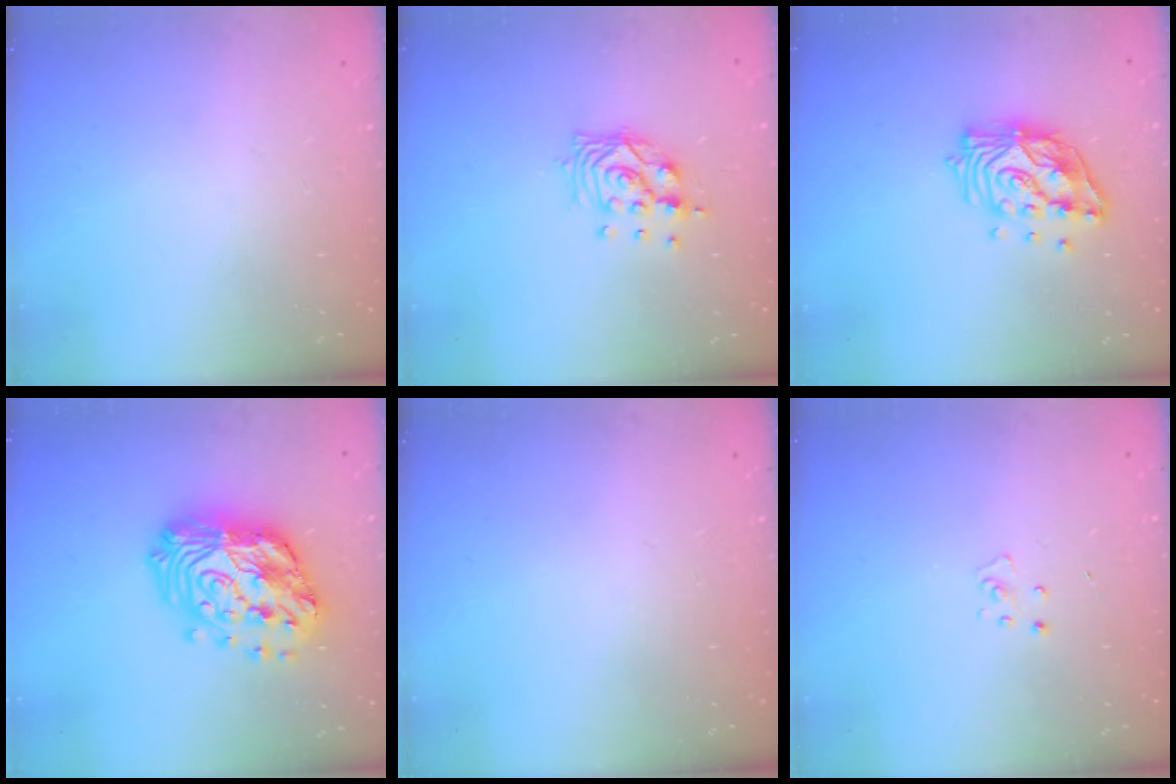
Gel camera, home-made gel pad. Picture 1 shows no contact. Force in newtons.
{"total": 10.7, "press": 10.6, "slide": 1.1}
{"total": 14.5, "press": 14.4, "slide": 1.6}
{"total": 21.7, "press": 21.5, "slide": 2.2}
{"total": 0.0}
{"total": 2.7, "press": 2.7, "slide": 0.3}